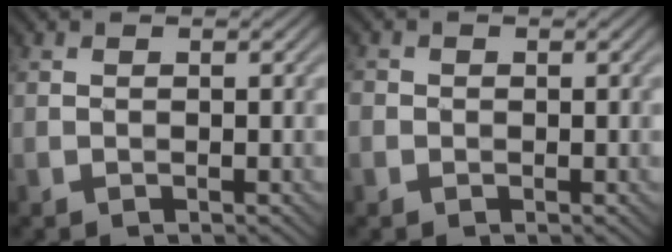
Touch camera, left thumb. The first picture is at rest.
{"total": 1.1, "force": [-0.4, 1.1, 0.0], "torque": [0.002, -0.005, -0.009]}